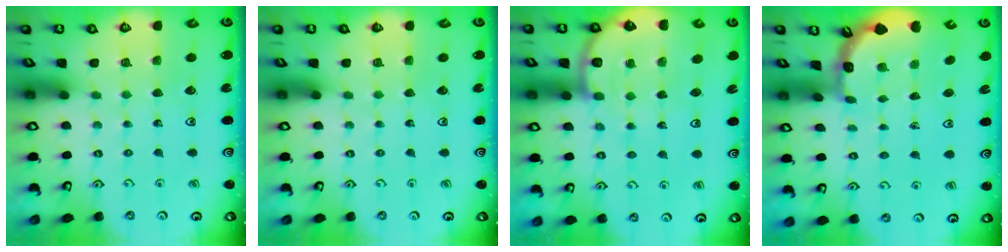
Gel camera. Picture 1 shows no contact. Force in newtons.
{"total": 0.0}
{"total": 7.3, "press": 7.2, "slide": 1.0}
{"total": 2.0, "press": 2.0, "slide": 0.4}